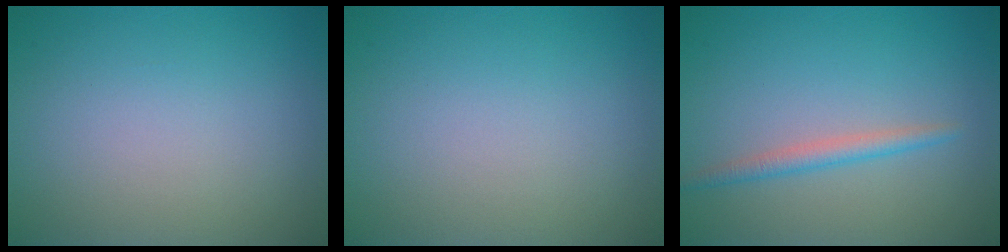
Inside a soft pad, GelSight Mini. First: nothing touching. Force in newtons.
{"total": 0.0}
{"total": 1.8, "press": 1.7, "slide": 0.1}